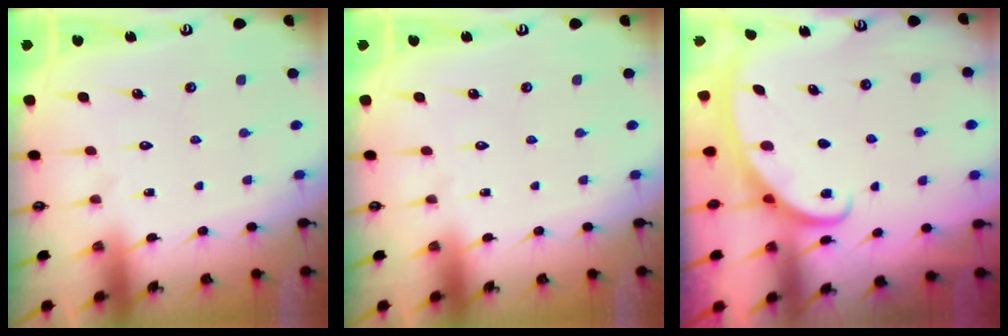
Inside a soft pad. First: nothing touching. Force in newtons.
{"total": 0.0}
{"total": 2.7, "press": 2.7, "slide": 0.4}